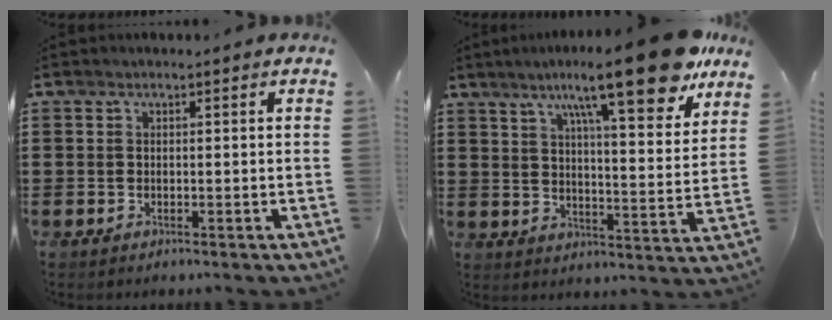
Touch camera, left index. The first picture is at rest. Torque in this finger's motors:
{"motor_torque": [2.14, 0.00, 1.05, 0.21]}